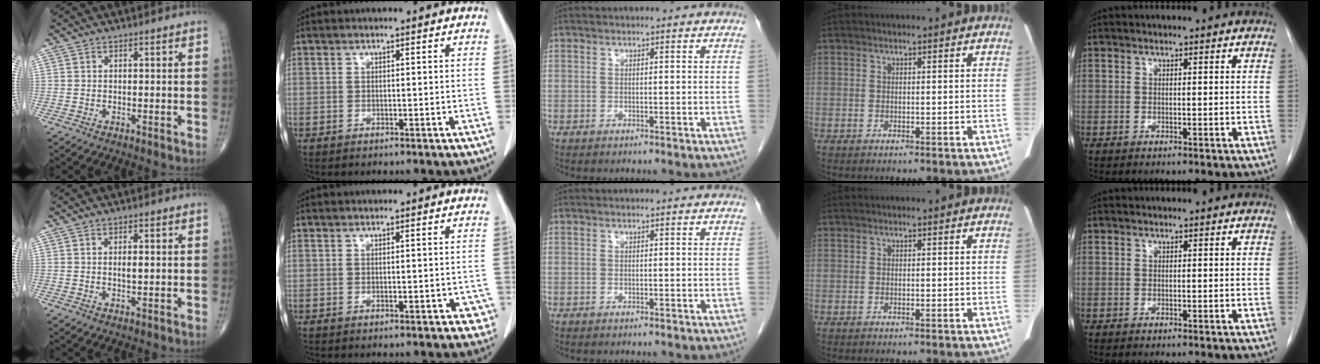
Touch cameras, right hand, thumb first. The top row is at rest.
{"thumb": {"total": 2.2, "force": [0.3, 0.8, 2.1], "torque": [-0.035, -0.002, 0.004]}, "index": {"total": 2.9, "force": [-1.2, 1.3, 2.3], "torque": [-0.010, 0.007, -0.009]}}